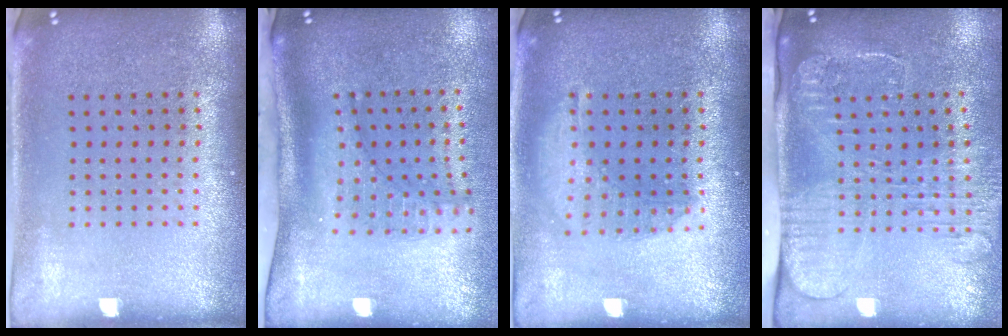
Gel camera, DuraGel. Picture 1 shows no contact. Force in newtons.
{"total": 2.1, "press": 1.5, "slide": 1.5}
{"total": 1.4, "press": 1.3, "slide": 0.6}
{"total": 2.7, "press": 2.1, "slide": 1.7}